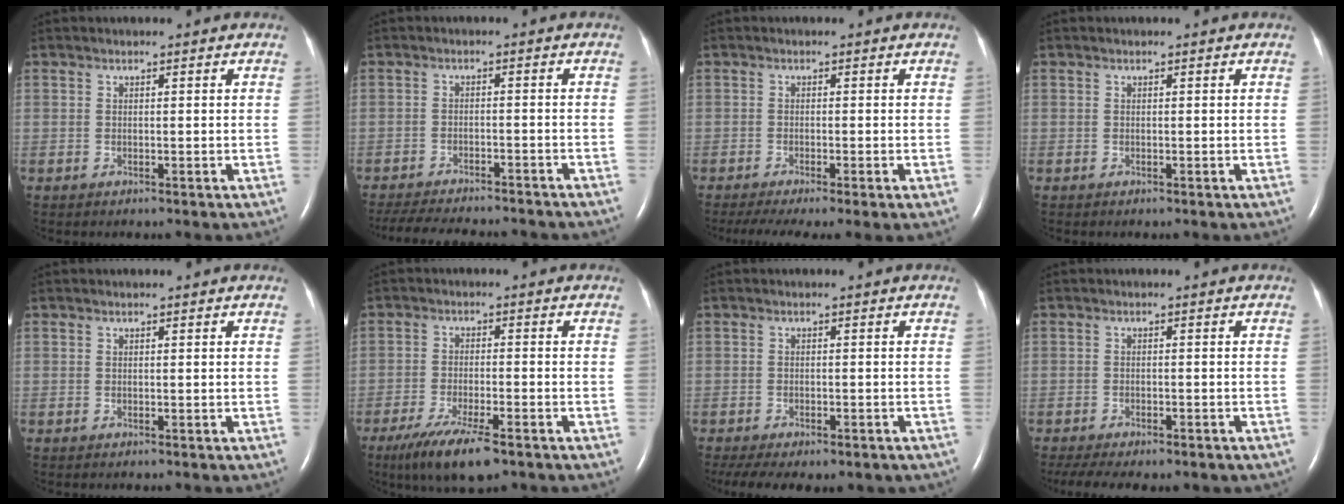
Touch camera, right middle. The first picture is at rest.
{"total": 16.9, "force": [-15.0, 3.4, 6.9], "torque": [-0.150, -0.023, -0.200]}
{"total": 7.3, "force": [-5.1, 0.8, 5.3], "torque": [-0.083, -0.019, -0.085]}
{"total": 0.0}
{"total": 0.0}
{"total": 8.9, "force": [-6.0, 1.5, 6.5], "torque": [-0.121, -0.022, -0.098]}
{"total": 11.8, "force": [-8.5, 4.7, 6.7], "torque": [-0.130, -0.006, -0.111]}
{"total": 10.7, "force": [-8.3, 3.4, 5.7], "torque": [-0.095, 0.000, -0.112]}